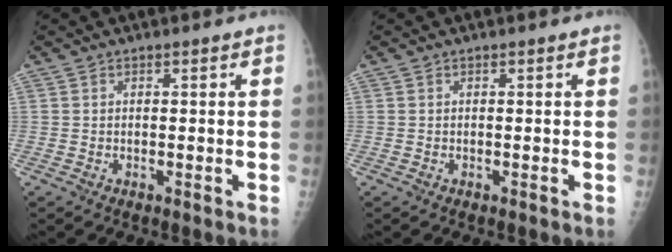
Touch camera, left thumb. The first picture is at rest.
{"total": 0.0}